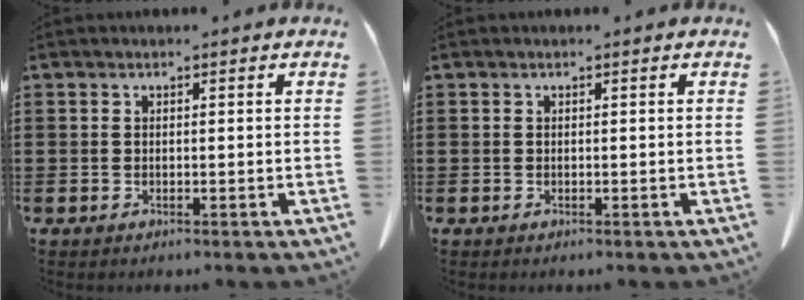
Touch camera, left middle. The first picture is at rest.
{"total": 0.0}